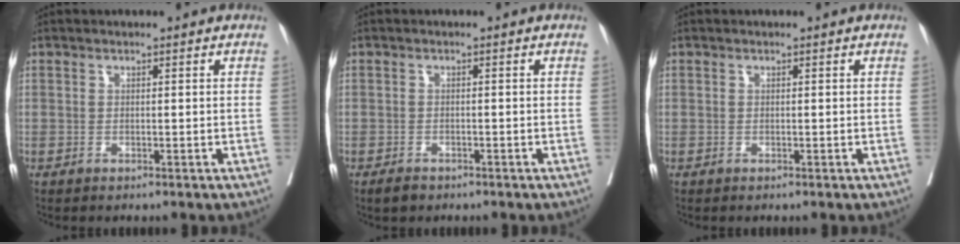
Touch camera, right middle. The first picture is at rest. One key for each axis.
{"total": 1.8, "fx": -1.4, "fy": 0.9, "fz": 0.7, "tx": -0.015, "ty": -0.001, "tz": -0.018}
{"total": 0.0}